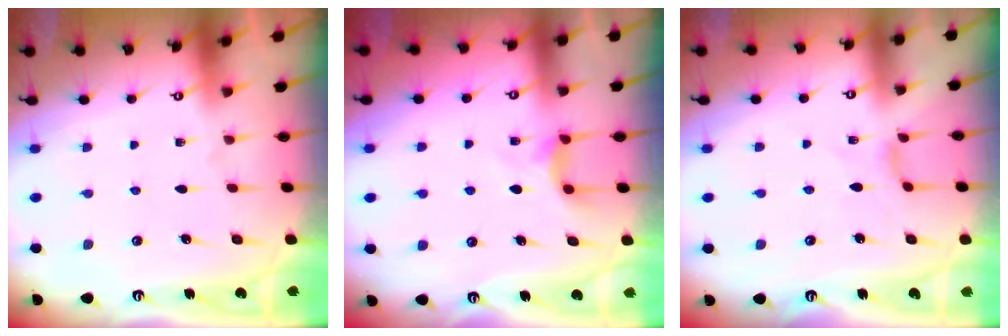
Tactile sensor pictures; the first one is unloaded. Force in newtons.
{"total": 4.0, "press": 4.0, "slide": 0.2}
{"total": 0.0}